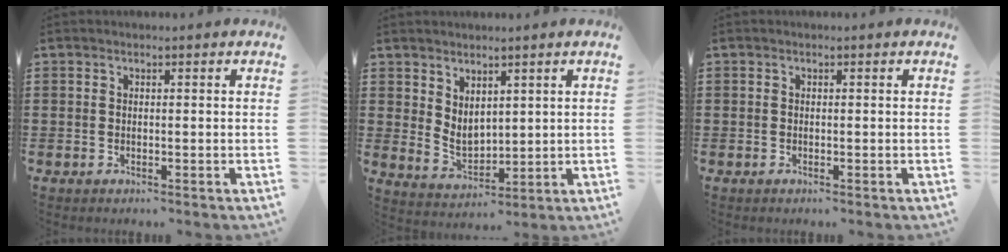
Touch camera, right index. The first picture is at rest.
{"total": 3.9, "force": [2.5, 2.4, 1.6], "torque": [-0.041, -0.004, 0.050]}
{"total": 0.0}